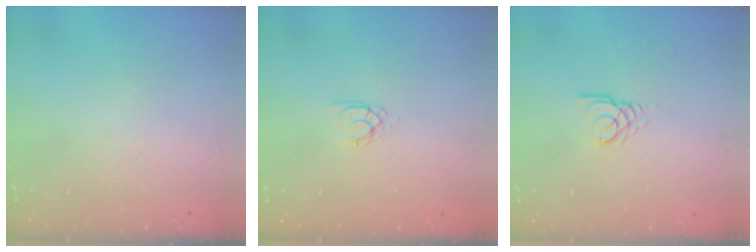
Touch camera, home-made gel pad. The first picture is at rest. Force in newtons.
{"total": 2.0, "press": 2.0, "slide": 0.4}
{"total": 2.6, "press": 2.6, "slide": 0.1}